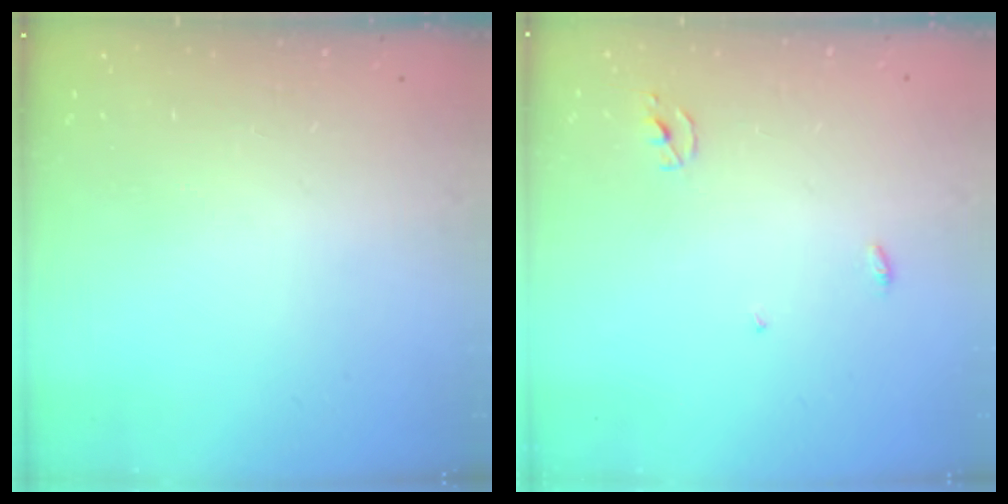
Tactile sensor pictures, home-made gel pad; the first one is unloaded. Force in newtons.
{"total": 2.3, "press": 2.3, "slide": 0.1}